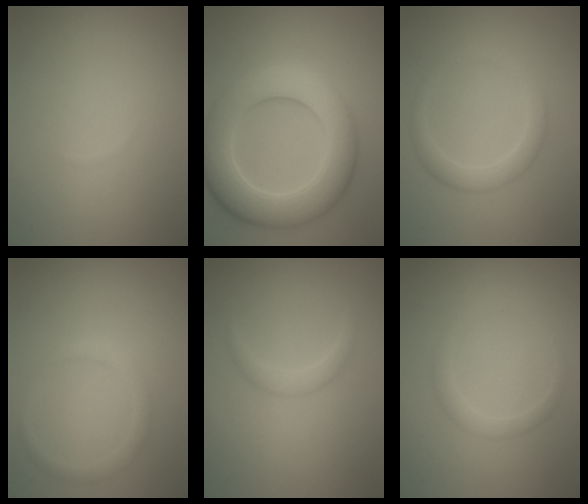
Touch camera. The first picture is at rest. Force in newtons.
{"total": 8.6, "press": 8.6, "slide": 0.5}
{"total": 2.1, "press": 2.1, "slide": 0.1}
{"total": 1.3, "press": 1.3, "slide": 0.1}
{"total": 1.2, "press": 1.2, "slide": 0.1}
{"total": 1.4, "press": 1.4, "slide": 0.1}